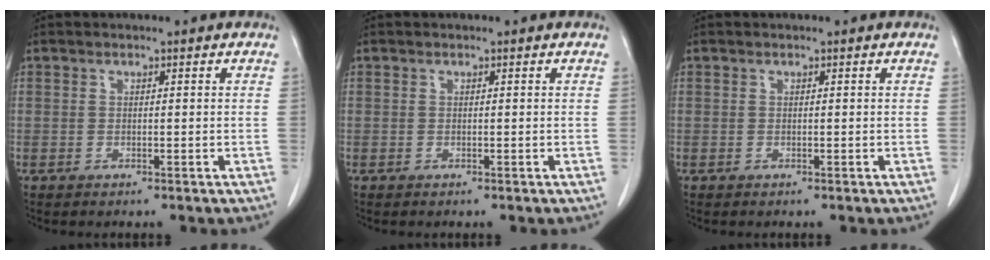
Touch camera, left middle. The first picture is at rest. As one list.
[{"total": 0.0}, {"total": 0.0}]